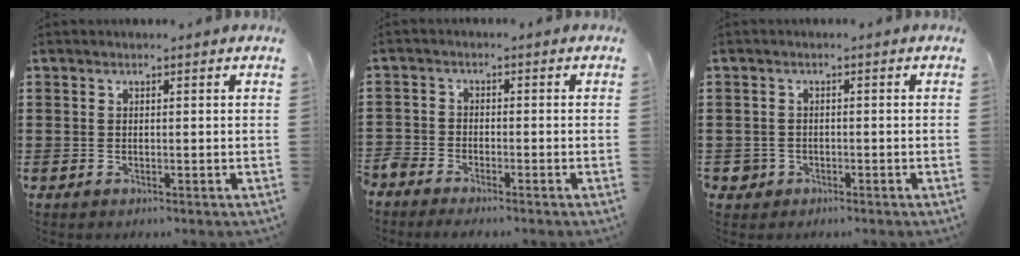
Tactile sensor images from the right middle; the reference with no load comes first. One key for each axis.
{"total": 2.5, "fx": -2.4, "fy": 0.6, "fz": 0.2, "tx": -0.016, "ty": 0.001, "tz": -0.055}
{"total": 1.5, "fx": -0.9, "fy": 1.2, "fz": 0.2, "tx": -0.016, "ty": -0.002, "tz": -0.025}